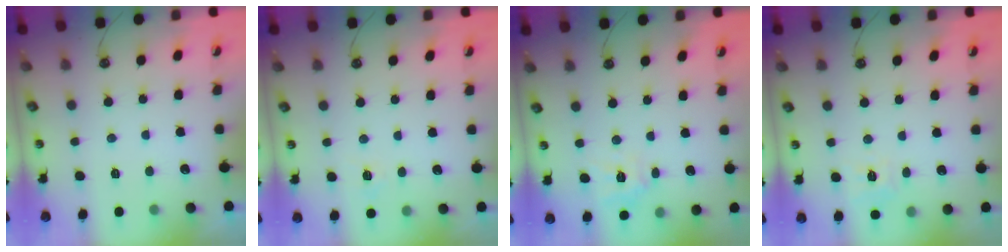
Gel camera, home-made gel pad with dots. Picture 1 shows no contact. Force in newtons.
{"total": 4.3, "press": 4.3, "slide": 0.4}
{"total": 9.9, "press": 9.9, "slide": 0.7}
{"total": 7.5, "press": 7.5, "slide": 0.7}